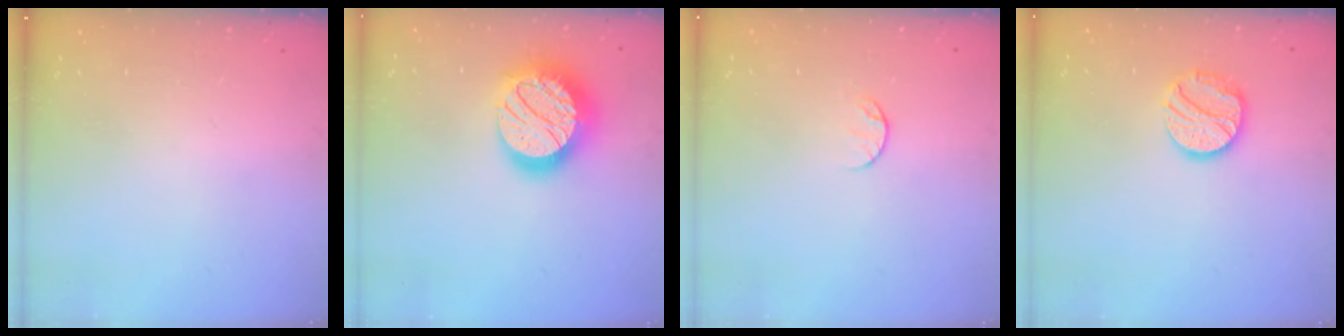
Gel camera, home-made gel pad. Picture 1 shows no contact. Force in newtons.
{"total": 20.5, "press": 20.5, "slide": 1.2}
{"total": 5.6, "press": 5.5, "slide": 0.6}
{"total": 12.0, "press": 12.0, "slide": 0.8}